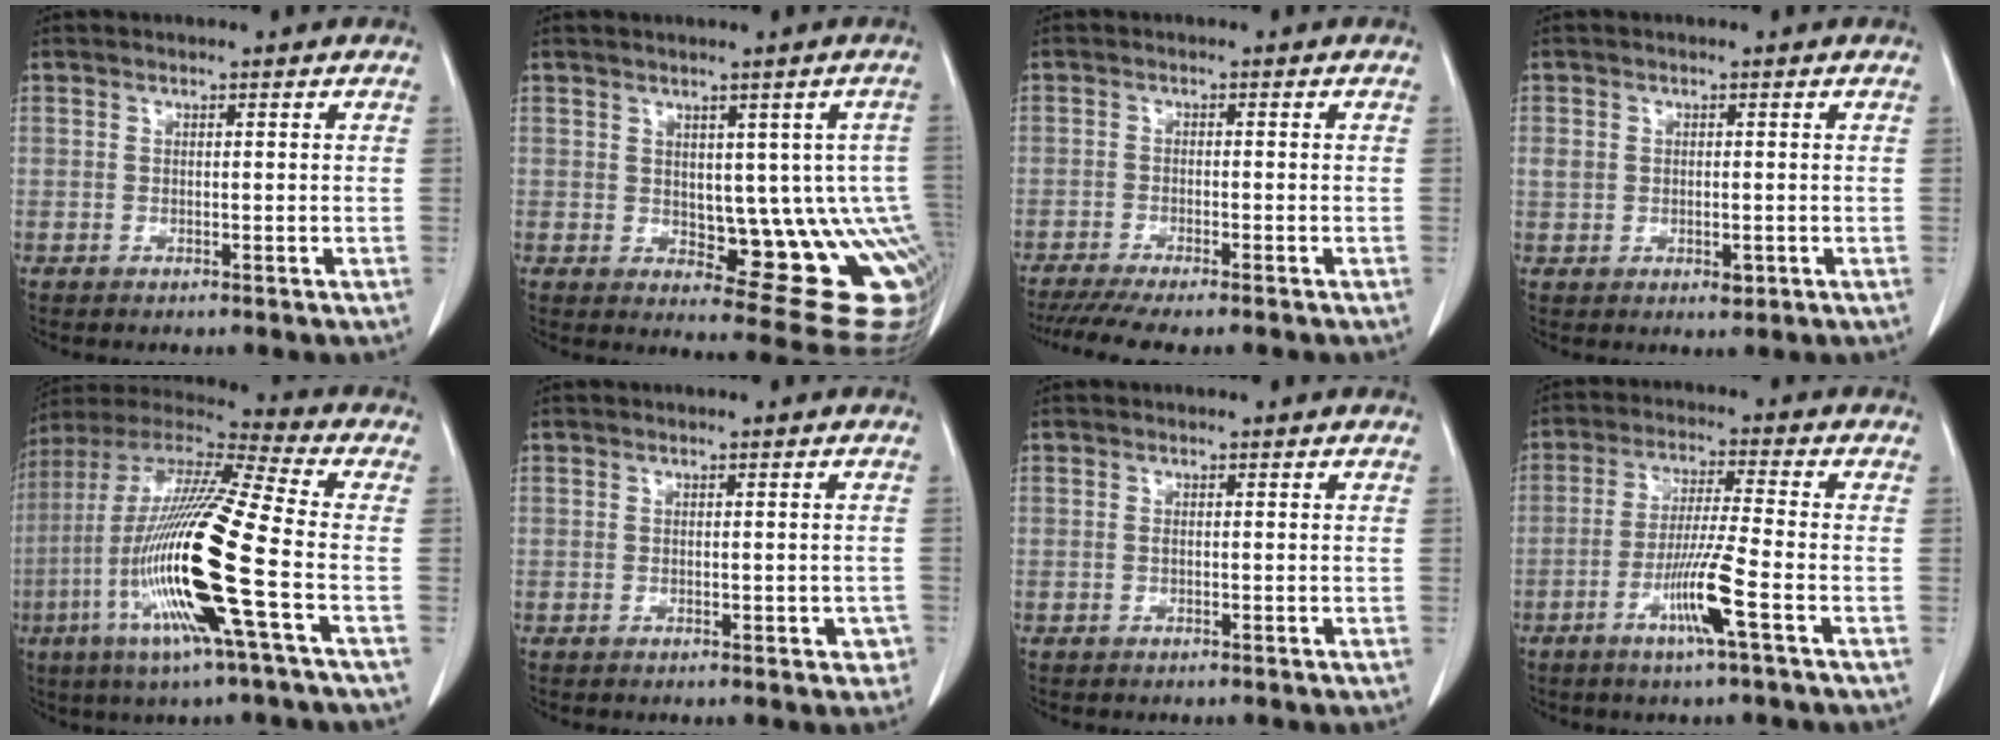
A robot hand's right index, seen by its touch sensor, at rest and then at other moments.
{"total": 13.3, "force": [-0.9, 5.5, 12.1], "torque": [-0.101, 0.005, 0.006]}
{"total": 8.3, "force": [-7.1, 0.1, 4.4], "torque": [-0.060, -0.017, -0.112]}
{"total": 3.4, "force": [-0.4, 2.5, 2.3], "torque": [-0.039, 0.005, 0.004]}
{"total": 21.0, "force": [-5.7, 0.1, 20.2], "torque": [-0.428, -0.025, -0.121]}
{"total": 2.4, "force": [-0.7, 1.5, 1.7], "torque": [-0.007, 0.010, -0.002]}
{"total": 0.0}
{"total": 8.1, "force": [-3.5, -0.9, 7.3], "torque": [-0.140, -0.014, -0.070]}